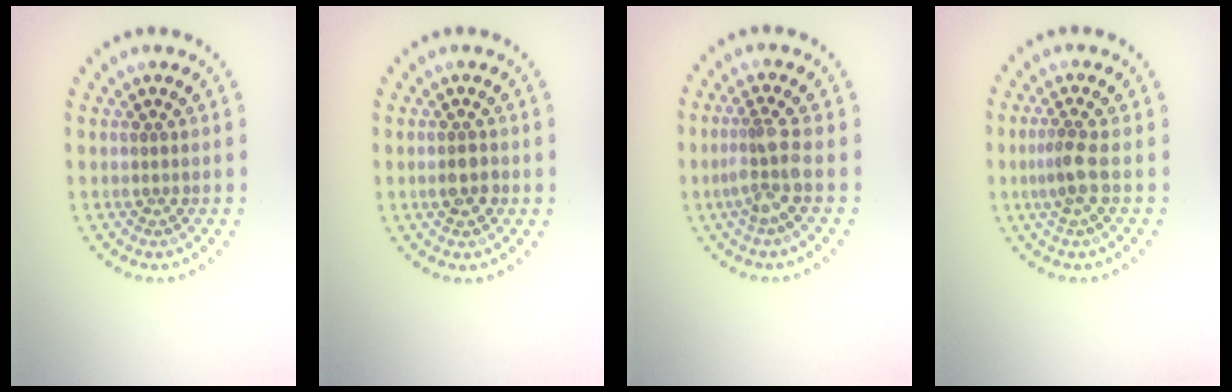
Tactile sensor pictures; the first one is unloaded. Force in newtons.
{"total": 1.7, "press": 1.7, "slide": 0.3}
{"total": 2.4, "press": 1.8, "slide": 1.6}
{"total": 2.1, "press": 1.6, "slide": 1.4}